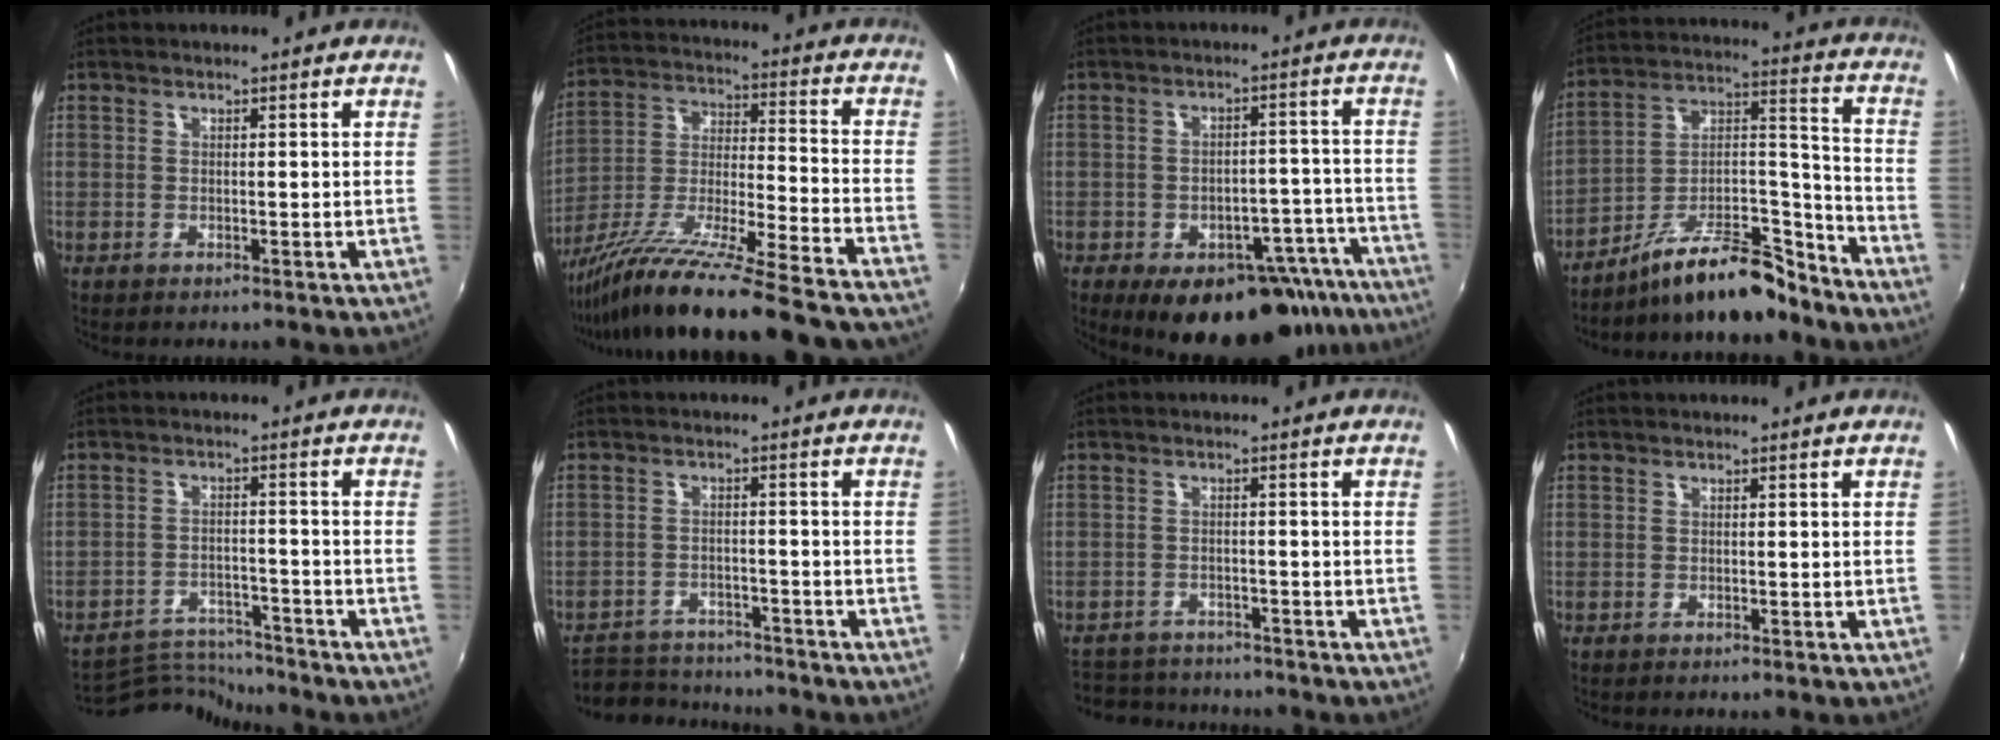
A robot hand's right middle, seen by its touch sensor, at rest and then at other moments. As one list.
[{"total": 28.3, "force": [-24.2, -0.2, 14.8], "torque": [-0.240, -0.074, -0.380]}, {"total": 18.9, "force": [-13.0, 9.7, 9.7], "torque": [-0.127, 0.019, -0.141]}, {"total": 16.1, "force": [-13.3, 4.5, 7.9], "torque": [-0.139, 0.028, -0.214]}, {"total": 8.2, "force": [-8.2, 0.0, 0.1], "torque": [-0.027, 0.004, -0.146]}, {"total": 12.0, "force": [-10.9, 4.0, 3.2], "torque": [-0.084, 0.002, -0.164]}, {"total": 8.7, "force": [-7.9, 3.0, 1.8], "torque": [-0.059, 0.003, -0.125]}, {"total": 0.0}]